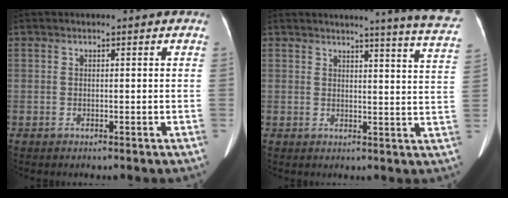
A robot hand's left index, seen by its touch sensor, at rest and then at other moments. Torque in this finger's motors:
{"motor_torque": [-0.05, -1.73, 0.05, 0.01]}